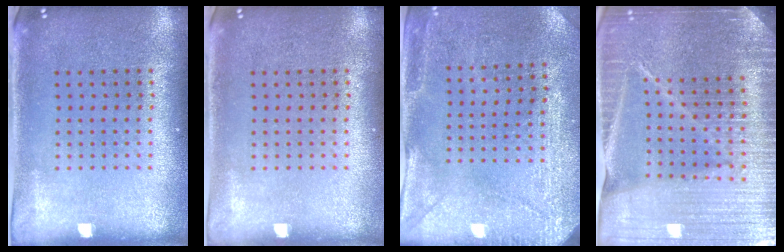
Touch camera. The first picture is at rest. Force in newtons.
{"total": 0.0}
{"total": 2.9, "press": 2.7, "slide": 1.0}
{"total": 5.4, "press": 4.8, "slide": 2.5}